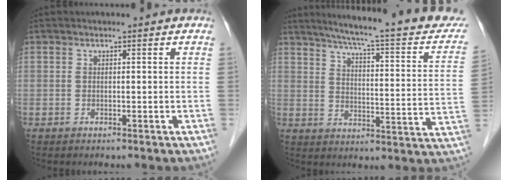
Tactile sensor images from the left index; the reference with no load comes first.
{"total": 22.2, "force": [18.7, 1.7, 11.7], "torque": [-0.159, -0.030, 0.229]}